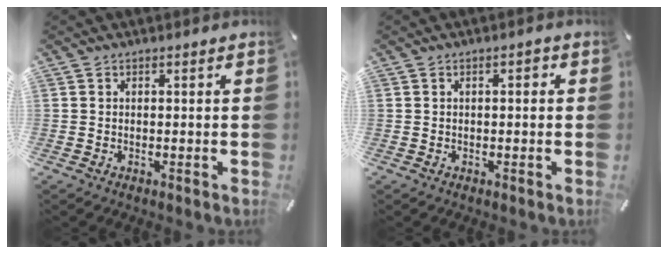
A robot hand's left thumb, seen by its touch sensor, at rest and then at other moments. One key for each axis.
{"total": 1.6, "fx": 0.1, "fy": 0.8, "fz": 1.4, "tx": -0.028, "ty": 0.008, "tz": -0.001}